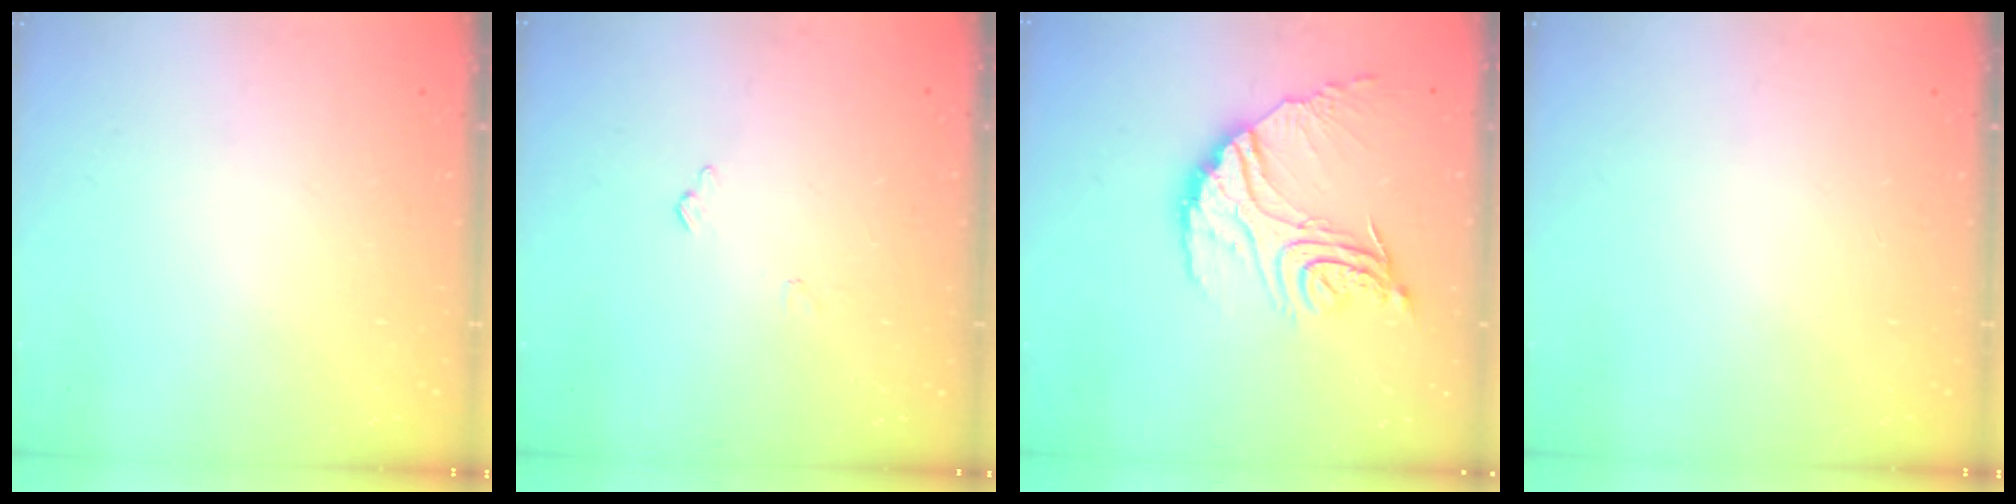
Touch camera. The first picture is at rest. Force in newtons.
{"total": 5.5, "press": 5.5, "slide": 0.5}
{"total": 17.3, "press": 17.2, "slide": 1.5}
{"total": 0.0}